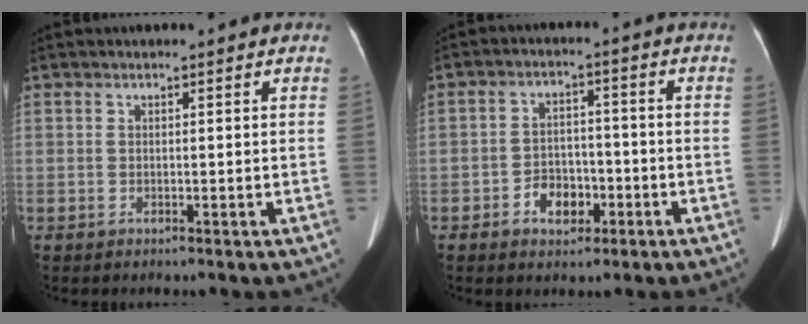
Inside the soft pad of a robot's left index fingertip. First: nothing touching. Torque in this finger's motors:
{"motor_torque": [0.09, 0.07, 0.04, 0.01]}